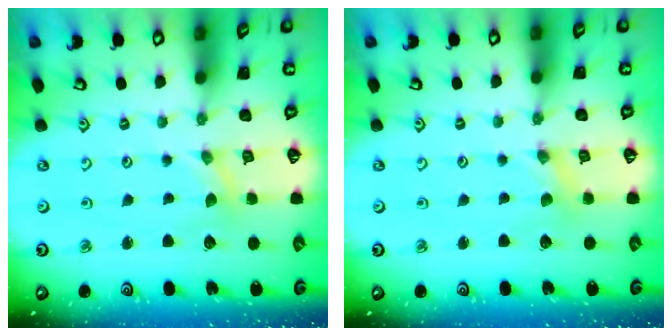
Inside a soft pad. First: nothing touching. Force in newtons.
{"total": 0.0}